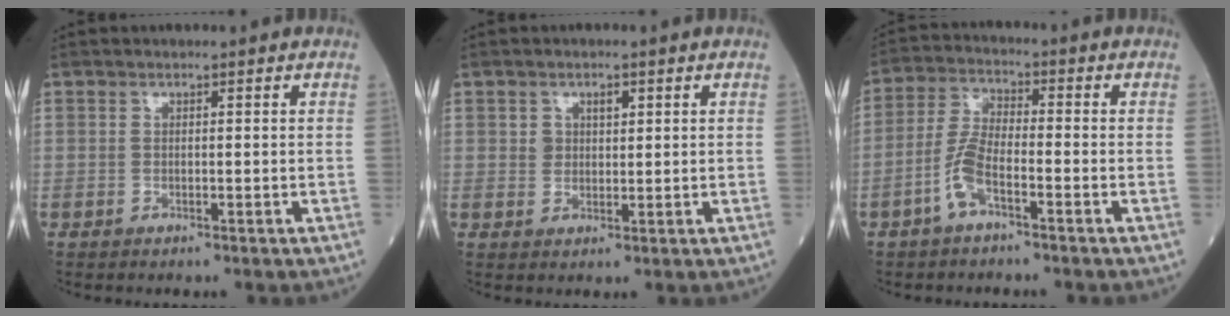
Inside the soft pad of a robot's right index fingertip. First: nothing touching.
{"total": 2.5, "force": [1.1, 1.7, 1.4], "torque": [-0.020, 0.002, 0.019]}
{"total": 5.8, "force": [-2.9, 1.7, 4.7], "torque": [-0.108, 0.006, -0.062]}